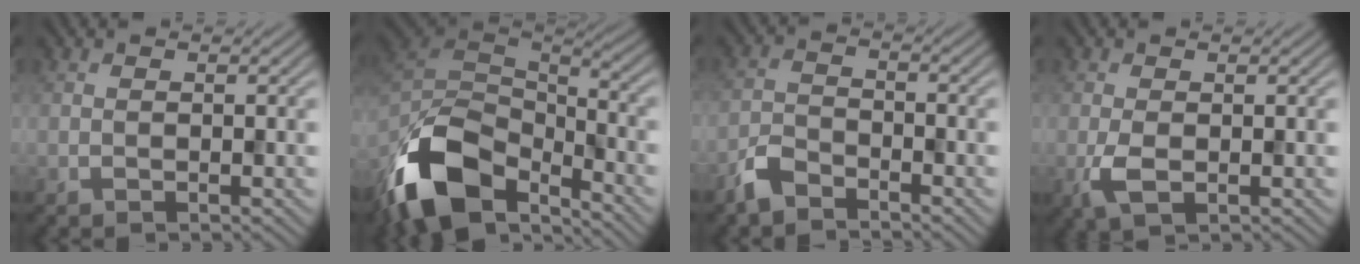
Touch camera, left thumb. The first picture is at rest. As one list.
[{"total": 15.2, "force": [-9.3, 7.4, 9.4], "torque": [-0.230, -0.019, -0.179]}, {"total": 3.8, "force": [-3.1, 1.4, 1.6], "torque": [-0.035, -0.001, -0.079]}, {"total": 2.9, "force": [-0.6, 1.4, 2.4], "torque": [-0.061, -0.009, -0.014]}]